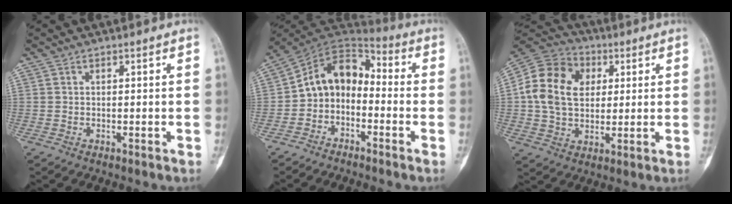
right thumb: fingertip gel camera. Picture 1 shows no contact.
{"total": 10.7, "force": [-2.4, 8.1, 6.6], "torque": [-0.086, 0.068, -0.058]}
{"total": 16.7, "force": [2.8, 12.6, 10.6], "torque": [-0.182, 0.014, 0.046]}